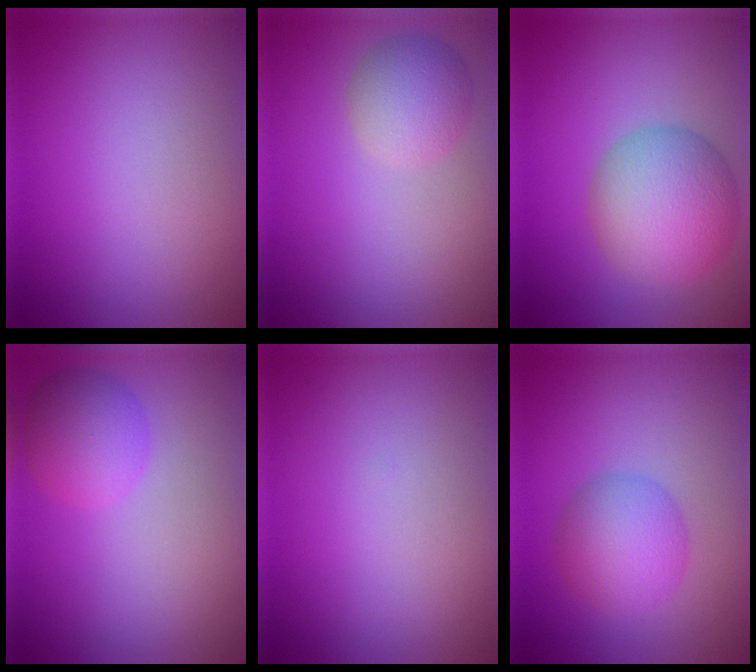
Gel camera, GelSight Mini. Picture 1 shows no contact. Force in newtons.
{"total": 3.4, "press": 3.4, "slide": 0.1}
{"total": 6.8, "press": 6.8, "slide": 0.2}
{"total": 3.8, "press": 3.8, "slide": 0.2}
{"total": 0.0}
{"total": 3.5, "press": 3.5, "slide": 0.1}